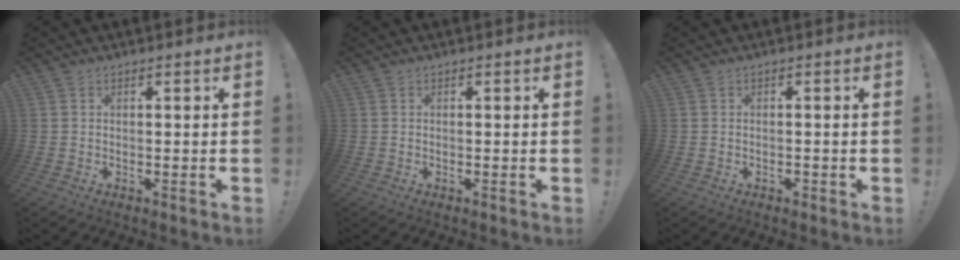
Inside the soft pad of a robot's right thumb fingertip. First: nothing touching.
{"total": 0.0}
{"total": 0.9, "force": [-0.8, 0.4, 0.2], "torque": [-0.009, 0.005, -0.012]}